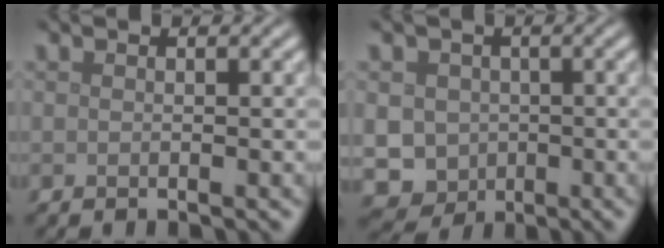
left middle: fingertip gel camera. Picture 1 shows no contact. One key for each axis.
{"total": 7.8, "fx": -1.5, "fy": 7.3, "fz": 2.4, "tx": -0.045, "ty": -0.004, "tz": -0.053}